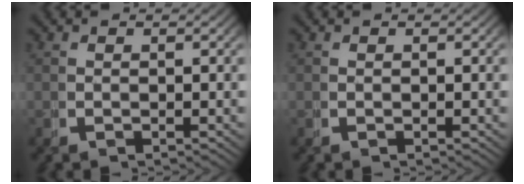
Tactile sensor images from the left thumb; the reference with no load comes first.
{"total": 0.0}